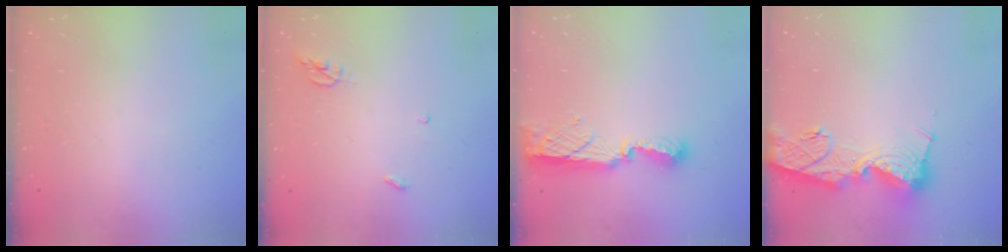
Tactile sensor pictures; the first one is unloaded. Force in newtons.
{"total": 4.3, "press": 4.3, "slide": 0.3}
{"total": 8.5, "press": 8.4, "slide": 0.8}
{"total": 16.1, "press": 16.0, "slide": 1.6}